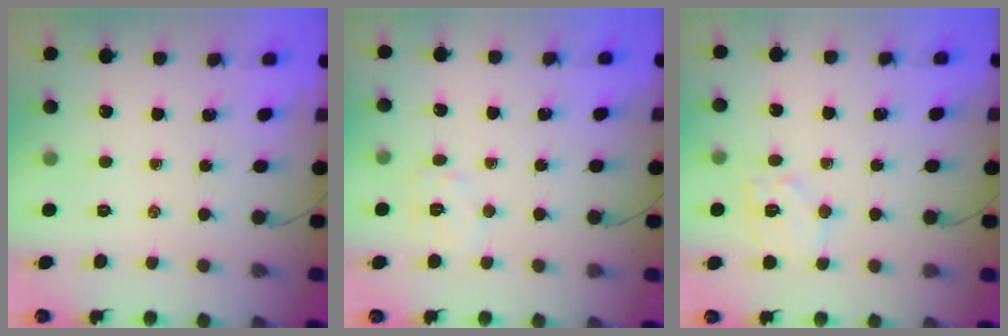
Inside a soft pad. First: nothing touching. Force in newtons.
{"total": 4.8, "press": 4.8, "slide": 0.6}
{"total": 9.4, "press": 9.4, "slide": 0.3}